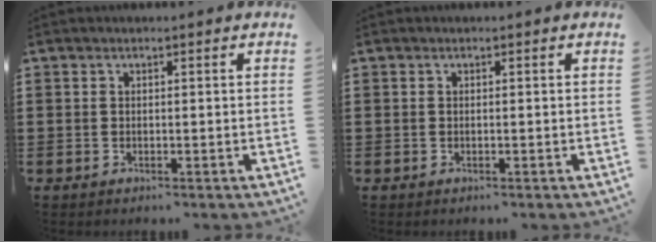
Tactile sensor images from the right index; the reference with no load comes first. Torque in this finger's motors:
{"motor_torque": [0.52, 0.58, 0.00, 0.00]}